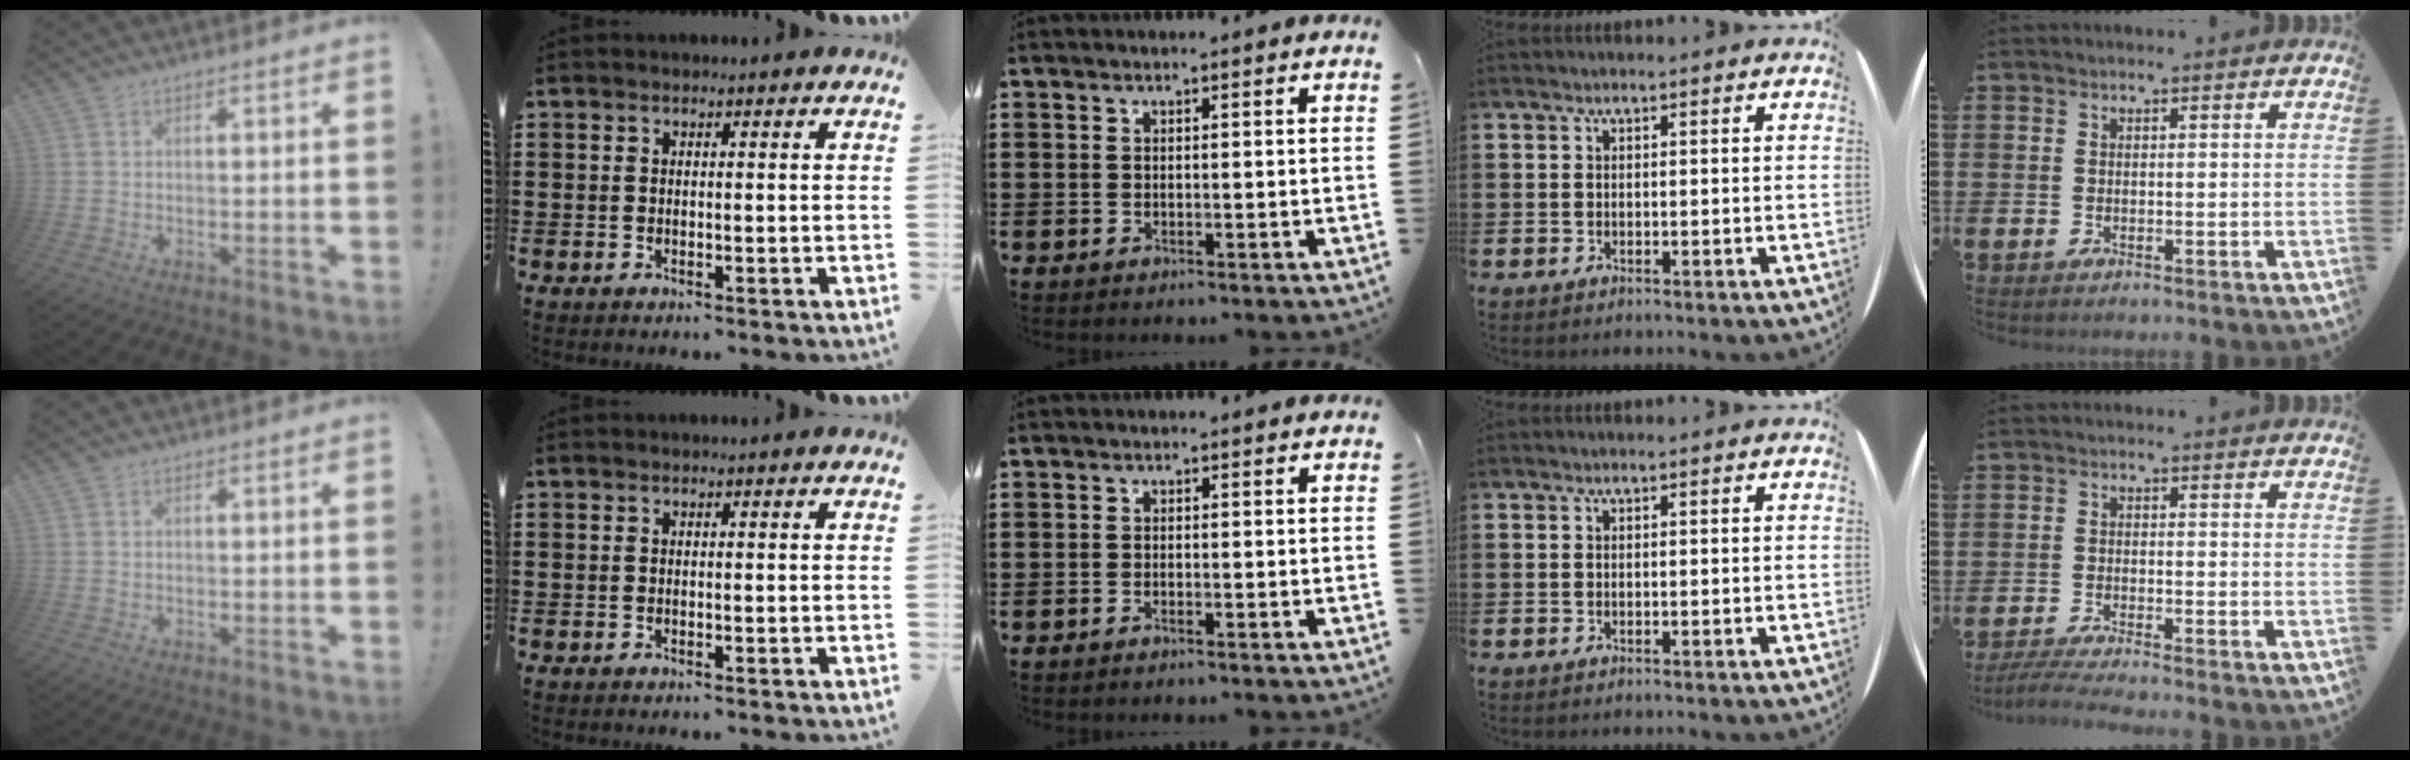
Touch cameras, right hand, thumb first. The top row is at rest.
{"thumb": {"total": 0.6, "force": [0.3, 0.4, 0.2], "torque": [-0.007, 0.003, 0.006]}, "middle": {"total": 0.6, "force": [-0.5, 0.0, 0.3], "torque": [-0.009, -0.004, -0.009]}, "little": {"total": 2.6, "force": [-2.3, -0.1, 1.2], "torque": [-0.018, 0.001, -0.042]}}